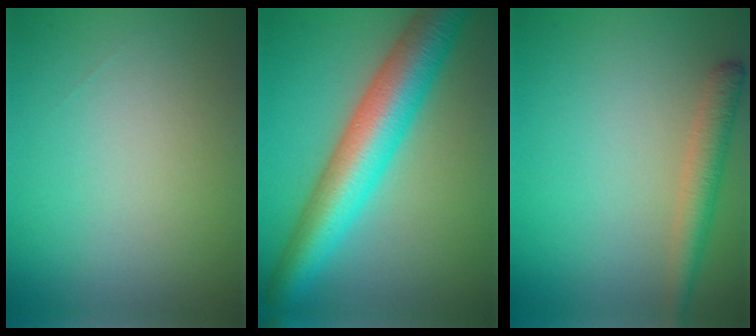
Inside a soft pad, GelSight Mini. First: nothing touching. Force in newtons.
{"total": 8.6, "press": 8.6, "slide": 0.2}
{"total": 3.0, "press": 3.0, "slide": 0.2}